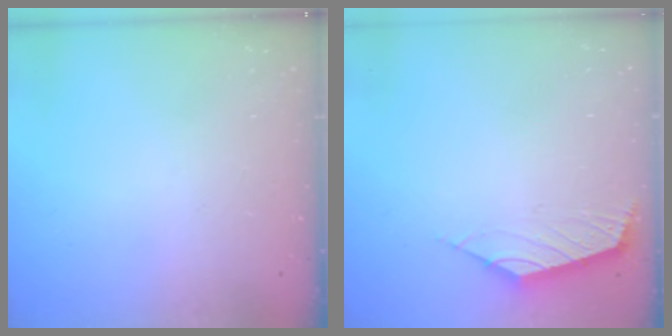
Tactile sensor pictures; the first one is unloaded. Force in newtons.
{"total": 2.5, "press": 2.4, "slide": 0.7}